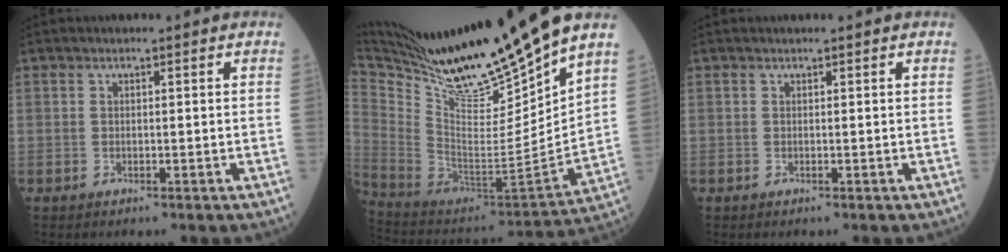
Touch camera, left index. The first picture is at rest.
{"total": 25.4, "force": [20.9, -0.1, 14.4], "torque": [-0.249, -0.050, 0.367]}
{"total": 0.0}